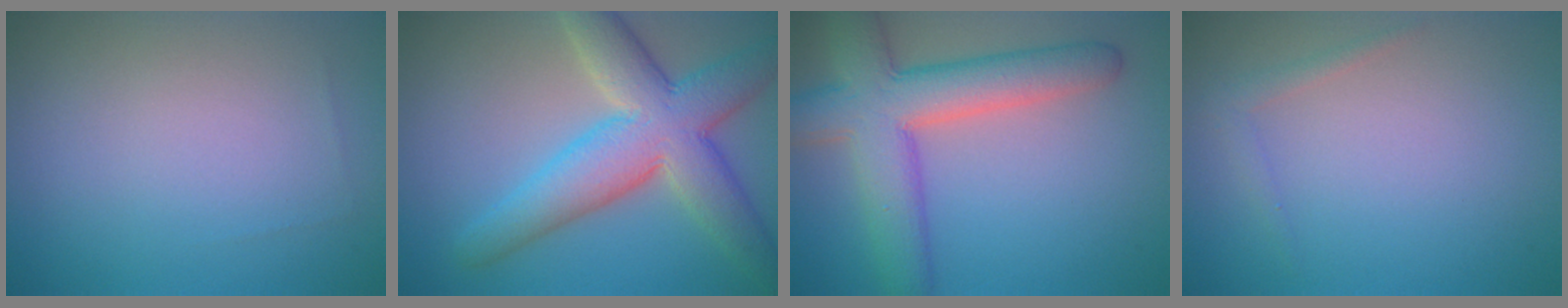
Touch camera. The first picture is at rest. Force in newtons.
{"total": 8.5, "press": 8.5, "slide": 0.3}
{"total": 8.5, "press": 8.5, "slide": 0.5}
{"total": 1.1, "press": 1.1, "slide": 0.1}